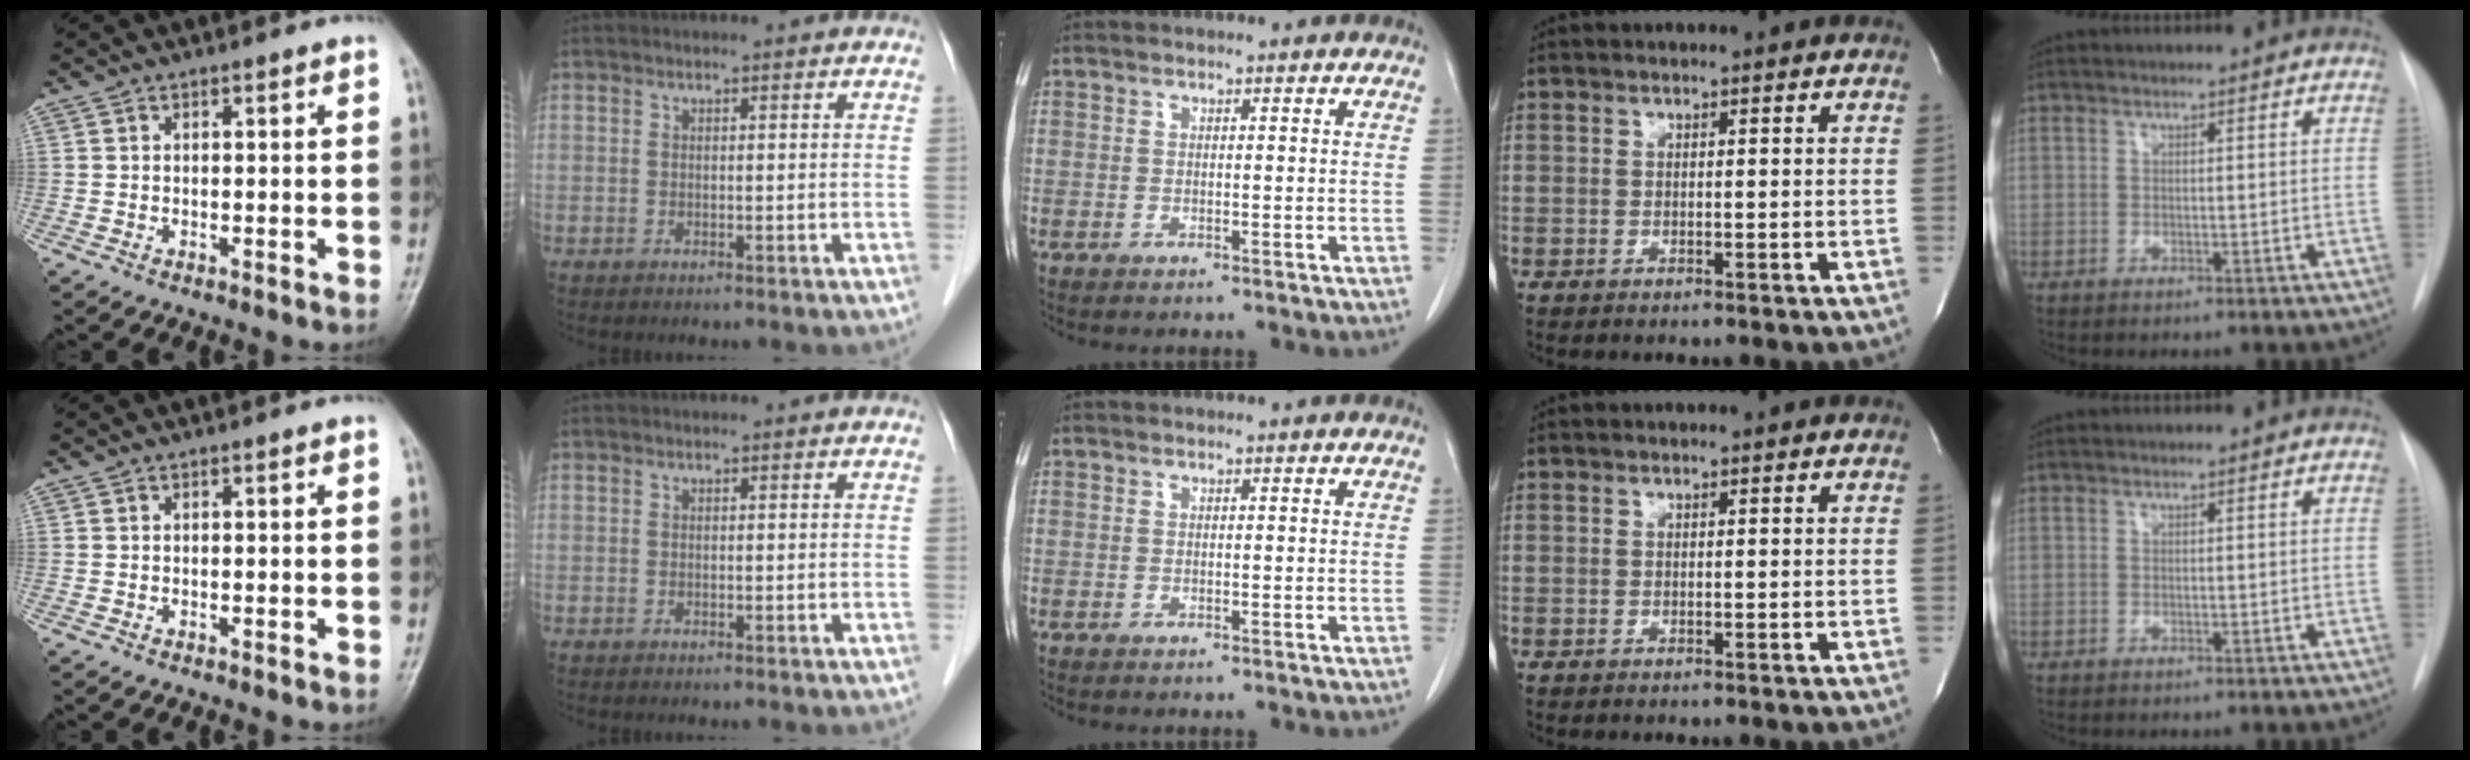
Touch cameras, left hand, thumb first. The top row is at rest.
{}